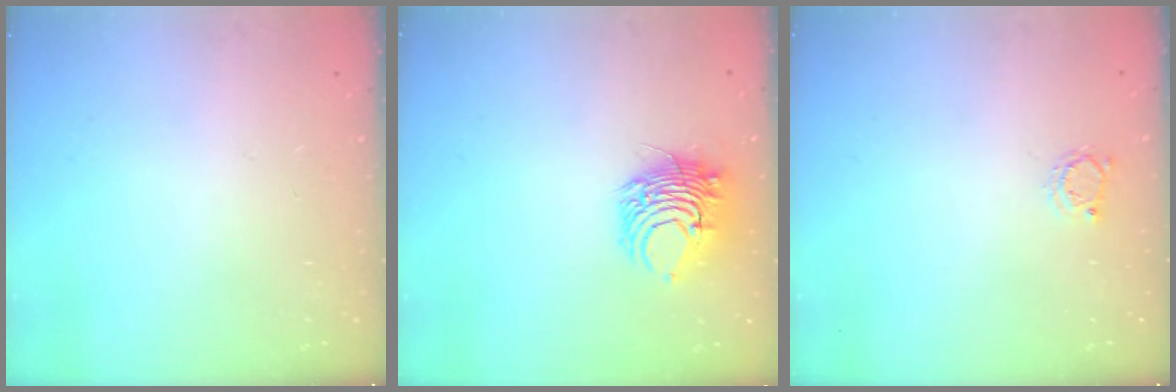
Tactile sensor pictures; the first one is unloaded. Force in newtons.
{"total": 8.7, "press": 8.7, "slide": 0.9}
{"total": 2.6, "press": 2.6, "slide": 0.4}